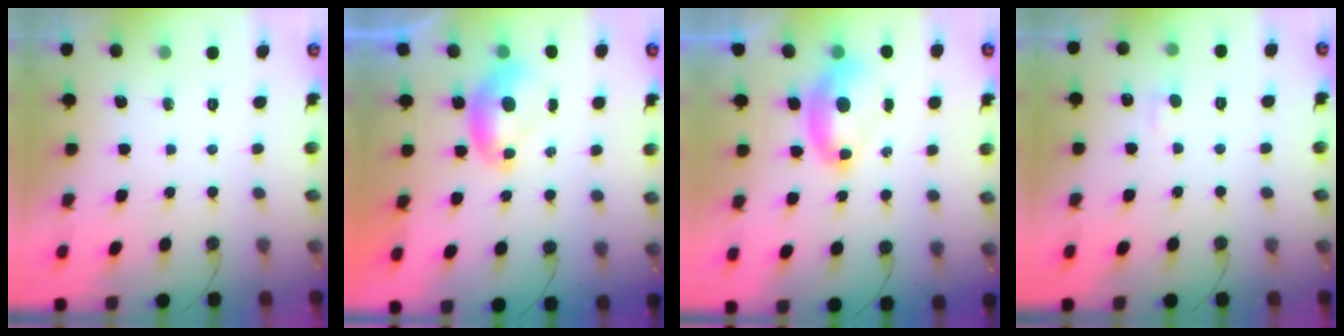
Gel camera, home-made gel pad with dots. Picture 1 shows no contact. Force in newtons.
{"total": 0.0}
{"total": 2.6, "press": 2.6, "slide": 0.6}
{"total": 2.1, "press": 2.1, "slide": 0.6}